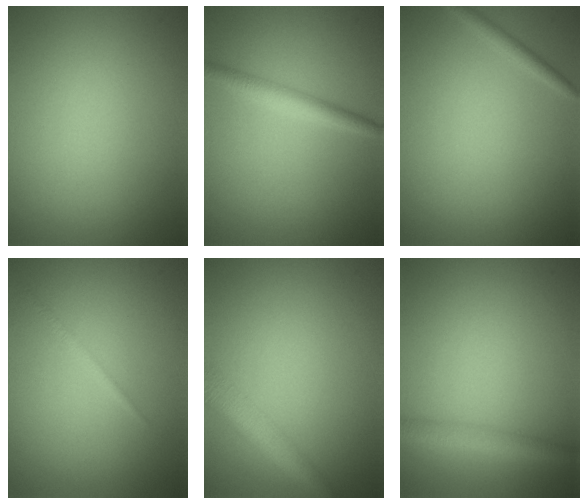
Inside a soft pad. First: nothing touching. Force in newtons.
{"total": 2.4, "press": 2.4, "slide": 0.1}
{"total": 1.2, "press": 1.2, "slide": 0.1}
{"total": 0.7, "press": 0.7, "slide": 0.0}
{"total": 4.3, "press": 4.3, "slide": 0.1}
{"total": 2.8, "press": 2.8, "slide": 0.1}